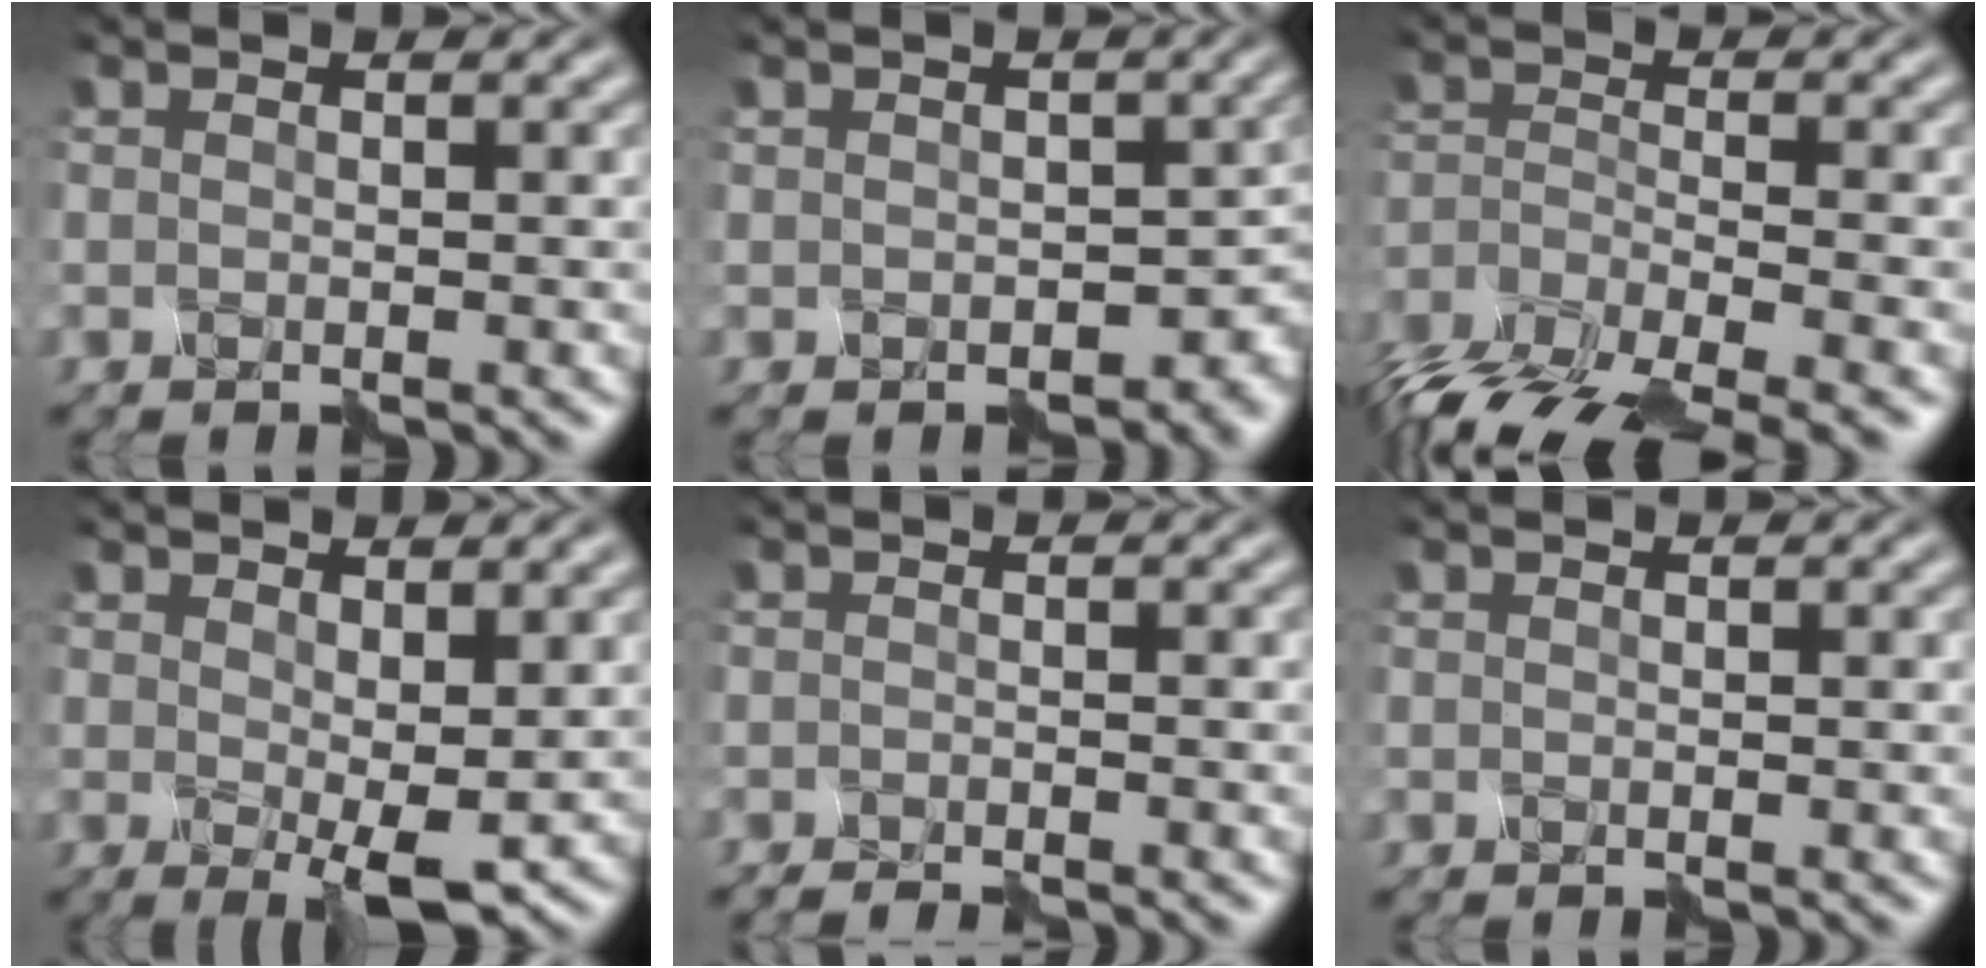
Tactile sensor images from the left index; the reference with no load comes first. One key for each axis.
{"total": 4.2, "fx": -1.7, "fy": 3.1, "fz": 2.1, "tx": -0.019, "ty": -0.019, "tz": -0.024}
{"total": 8.5, "fx": -7.1, "fy": 2.1, "fz": 4.1, "tx": -0.094, "ty": -0.014, "tz": -0.135}
{"total": 3.5, "fx": 0.4, "fy": 1.3, "fz": 3.2, "tx": -0.062, "ty": -0.007, "tz": 0.009}
{"total": 1.9, "fx": -1.8, "fy": -0.1, "fz": 0.6, "tx": -0.009, "ty": -0.002, "tz": -0.031}
{"total": 0.0}